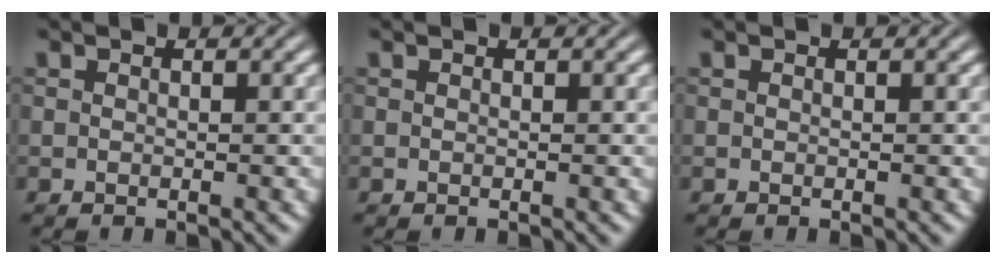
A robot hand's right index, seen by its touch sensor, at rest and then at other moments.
{"total": 0.0}
{"total": 0.0}